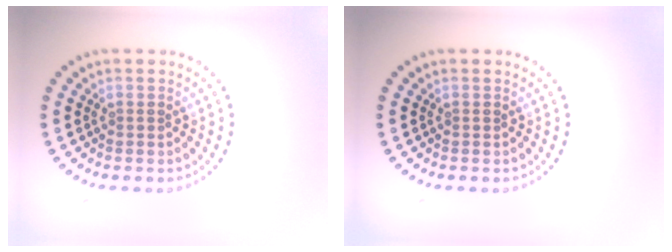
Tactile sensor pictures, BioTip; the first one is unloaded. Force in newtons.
{"total": 0.0}